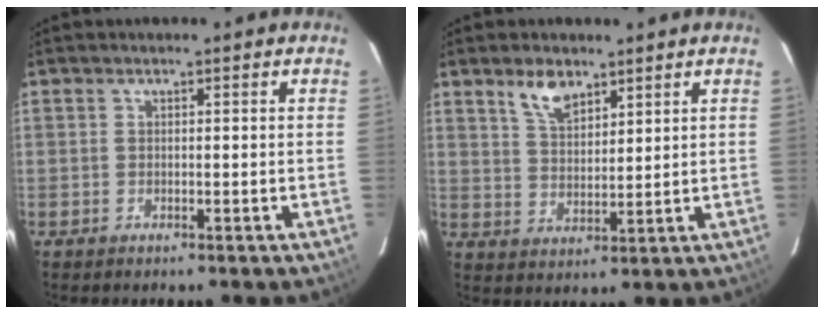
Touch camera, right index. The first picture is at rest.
{"total": 6.1, "force": [4.2, 2.8, 3.4], "torque": [-0.057, 0.004, 0.082]}